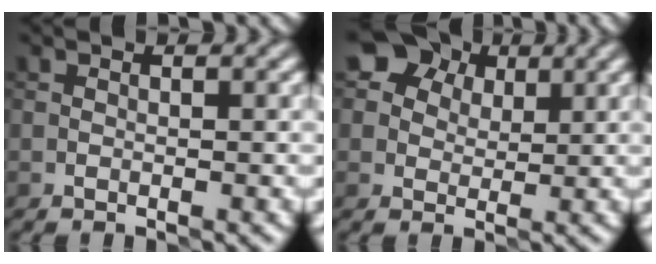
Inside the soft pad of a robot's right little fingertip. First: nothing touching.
{"total": 6.3, "force": [3.2, 4.9, 2.3], "torque": [-0.036, 0.014, 0.042]}